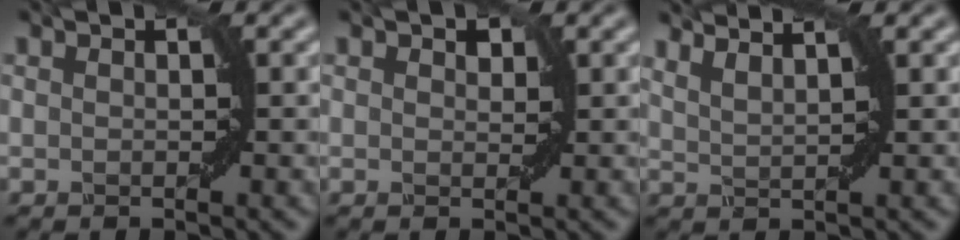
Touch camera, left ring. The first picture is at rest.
{"total": 0.8, "force": [0.4, 0.6, 0.3], "torque": [-0.004, -0.001, 0.010]}
{"total": 4.3, "force": [3.5, 1.3, 2.0], "torque": [-0.021, 0.015, 0.030]}